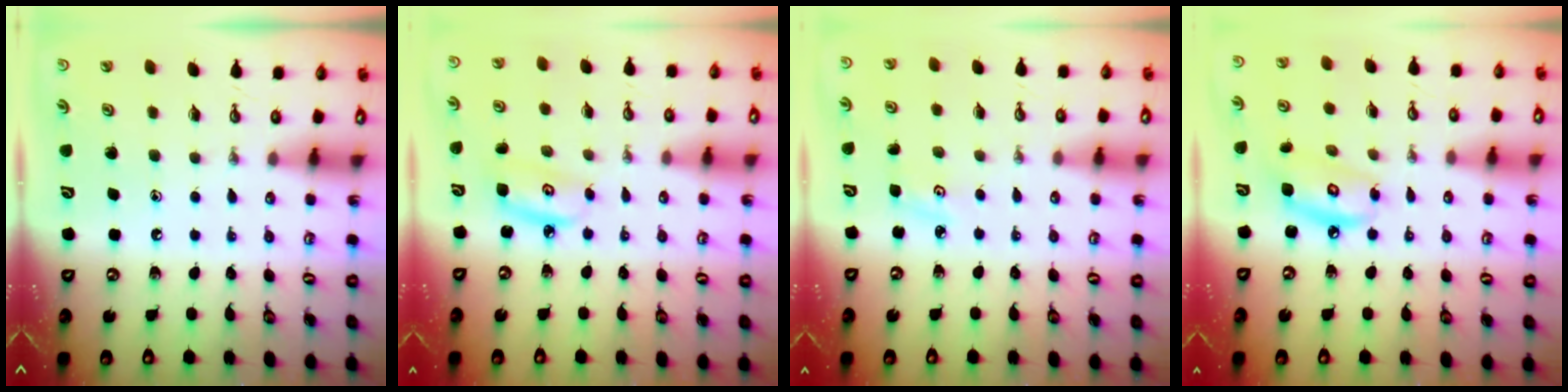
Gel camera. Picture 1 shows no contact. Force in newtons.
{"total": 5.0, "press": 4.9, "slide": 0.3}
{"total": 2.7, "press": 2.6, "slide": 0.4}
{"total": 8.6, "press": 8.5, "slide": 0.7}